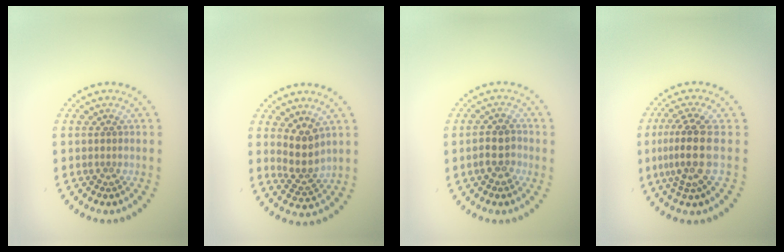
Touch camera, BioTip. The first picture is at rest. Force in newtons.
{"total": 2.9, "press": 2.4, "slide": 1.7}
{"total": 2.6, "press": 2.4, "slide": 0.9}
{"total": 3.9, "press": 3.0, "slide": 2.5}